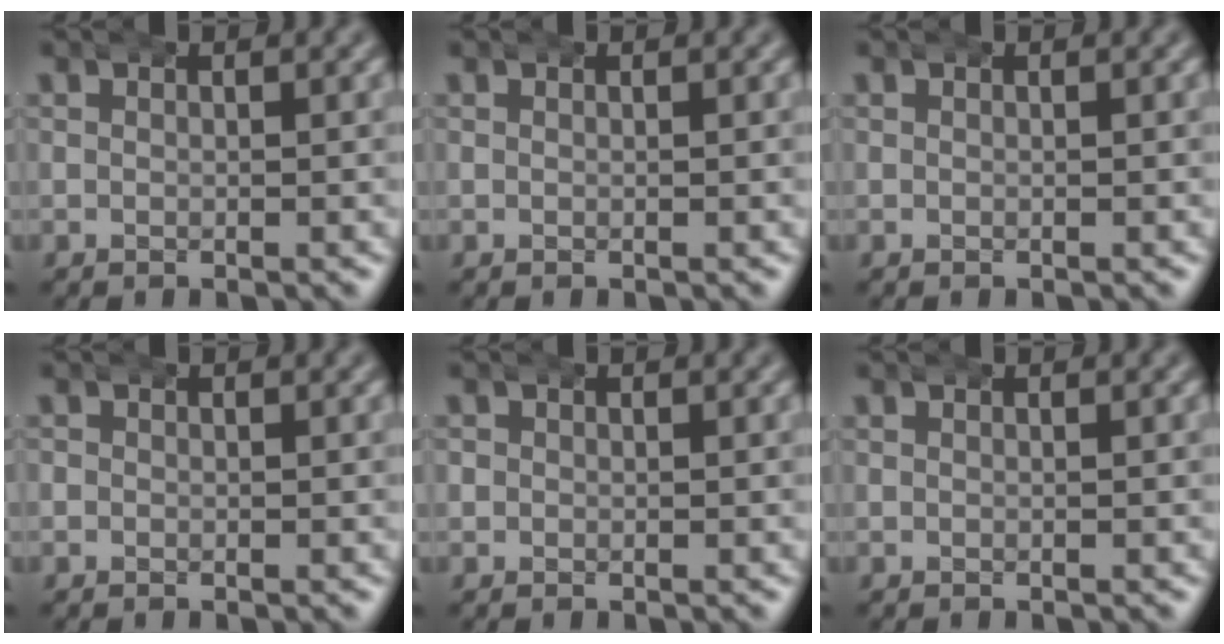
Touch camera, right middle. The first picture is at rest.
{"total": 0.0}
{"total": 0.0}
{"total": 0.8, "force": [-0.3, 0.7, 0.2], "torque": [-0.005, -0.001, -0.006]}
{"total": 1.0, "force": [-0.2, 1.0, 0.2], "torque": [-0.007, -0.001, -0.004]}
{"total": 0.0}